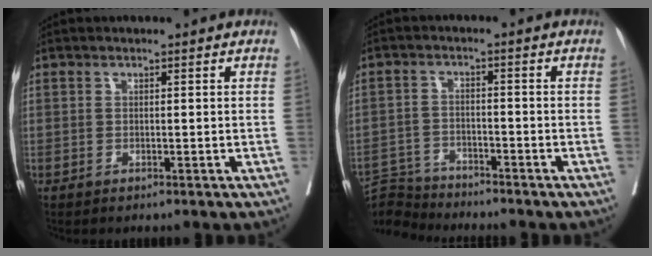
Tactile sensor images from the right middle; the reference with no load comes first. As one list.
[{"total": 7.1, "force": [-7.1, 0.6, -0.4], "torque": [0.005, 0.002, -0.134]}]